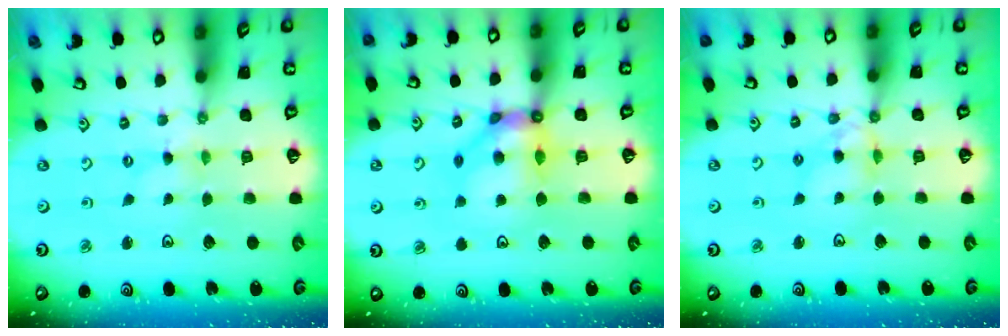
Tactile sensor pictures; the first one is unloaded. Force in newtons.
{"total": 10.6, "press": 10.5, "slide": 0.9}
{"total": 7.9, "press": 7.9, "slide": 0.6}